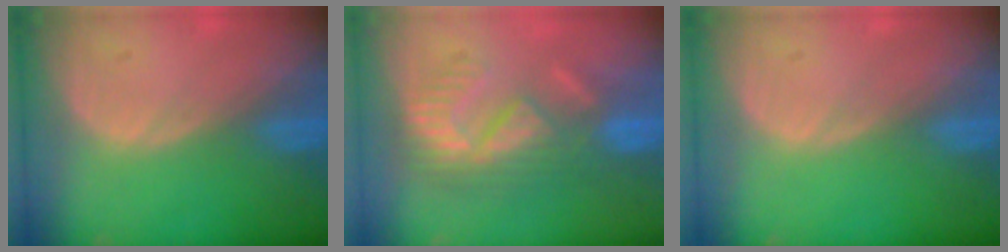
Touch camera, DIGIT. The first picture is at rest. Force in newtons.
{"total": 9.2, "press": 8.0, "slide": 4.5}
{"total": 0.0}